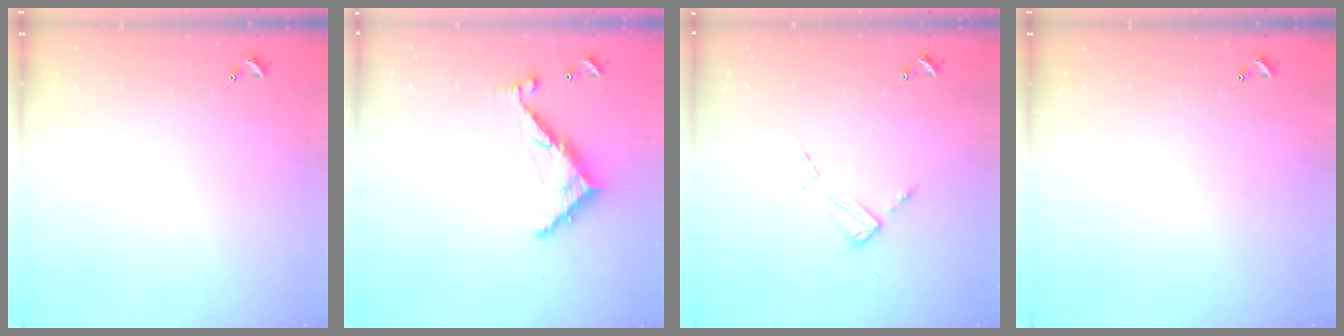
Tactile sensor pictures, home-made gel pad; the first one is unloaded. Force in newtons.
{"total": 9.0, "press": 9.0, "slide": 0.7}
{"total": 3.9, "press": 3.9, "slide": 0.2}
{"total": 0.0}